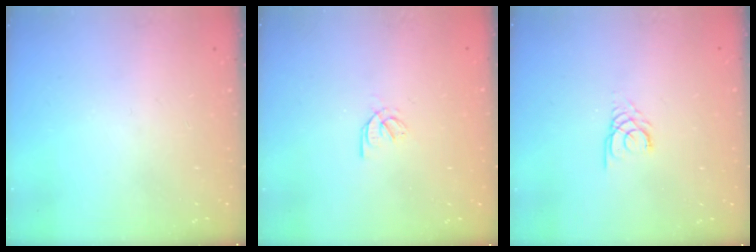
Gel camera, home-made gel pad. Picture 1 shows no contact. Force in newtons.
{"total": 1.9, "press": 1.8, "slide": 0.5}
{"total": 2.2, "press": 2.2, "slide": 0.2}